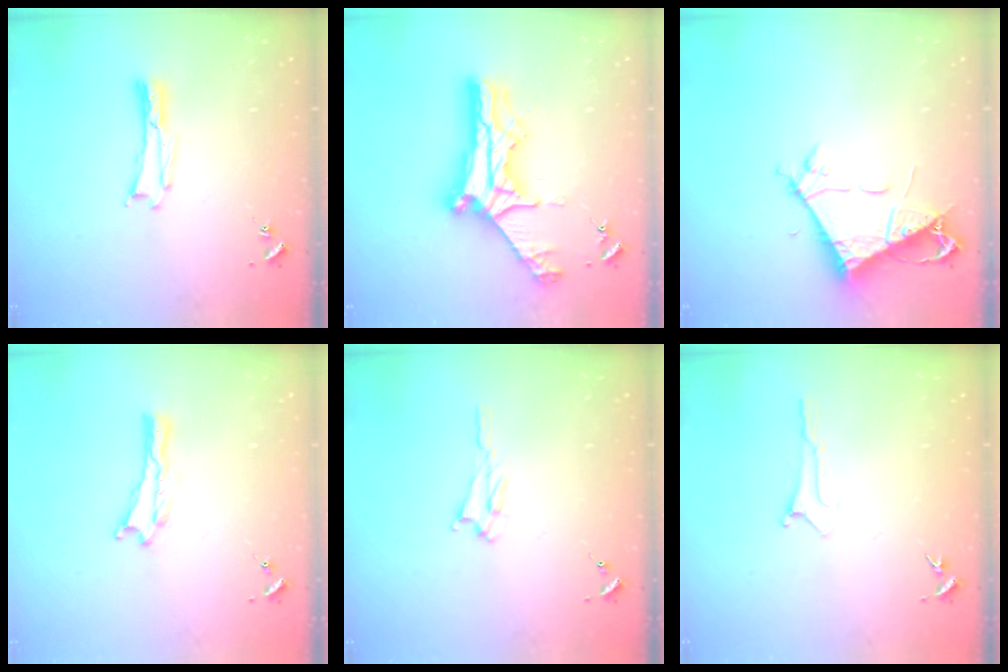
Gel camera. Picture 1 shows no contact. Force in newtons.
{"total": 13.8, "press": 13.8, "slide": 1.0}
{"total": 7.5, "press": 7.5, "slide": 0.7}
{"total": 0.0}
{"total": 1.6, "press": 1.5, "slide": 0.4}
{"total": 0.0}